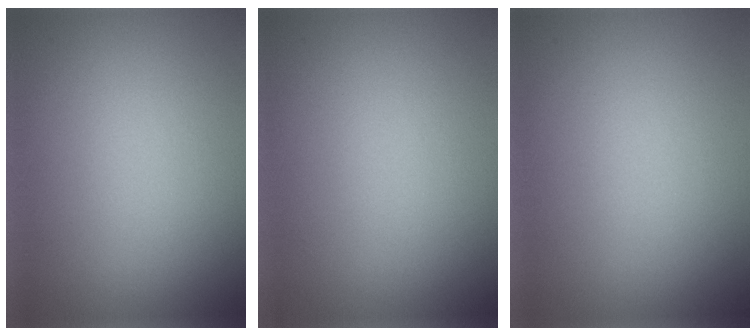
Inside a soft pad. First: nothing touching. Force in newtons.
{"total": 0.0}
{"total": 0.0}